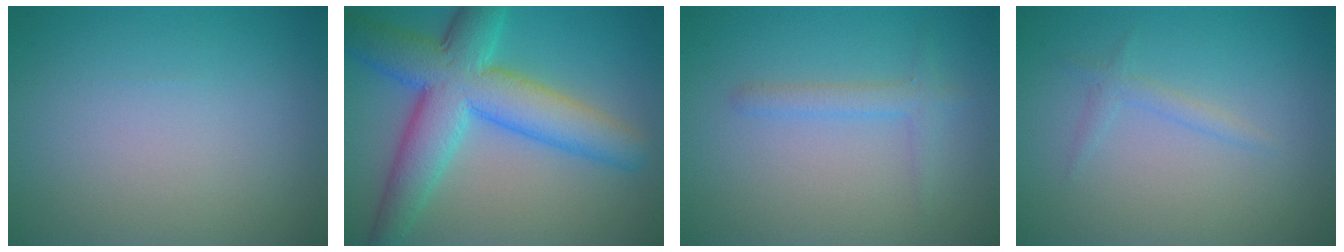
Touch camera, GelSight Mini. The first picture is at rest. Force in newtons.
{"total": 9.5, "press": 9.5, "slide": 0.1}
{"total": 1.7, "press": 1.7, "slide": 0.1}
{"total": 1.1, "press": 1.1, "slide": 0.2}